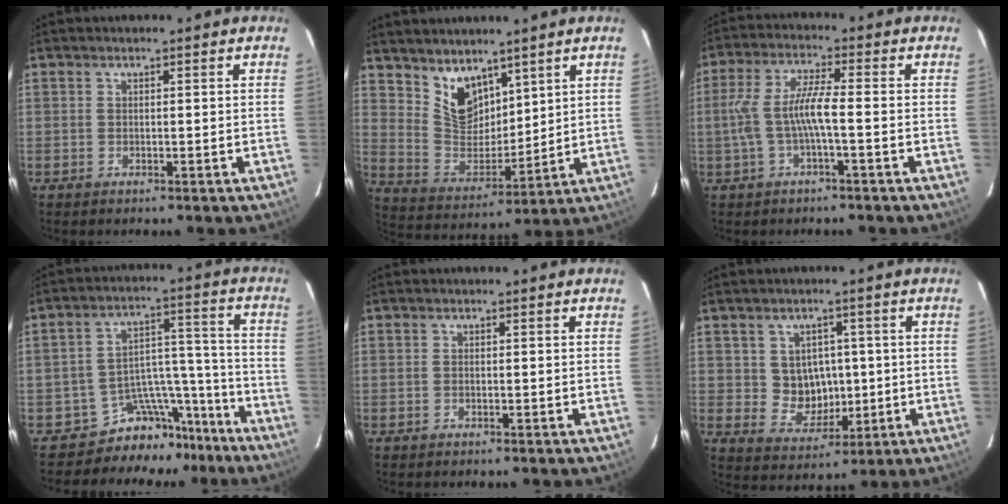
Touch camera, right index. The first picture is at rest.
{"total": 10.0, "force": [7.0, 5.7, 4.4], "torque": [-0.078, -0.001, 0.150]}
{"total": 7.6, "force": [-1.6, 0.8, 7.3], "torque": [-0.158, 0.005, -0.024]}
{"total": 10.9, "force": [-9.4, 5.4, 0.3], "torque": [-0.002, 0.070, -0.146]}
{"total": 0.0}
{"total": 7.0, "force": [0.5, 6.5, 2.5], "torque": [-0.049, 0.006, 0.025]}